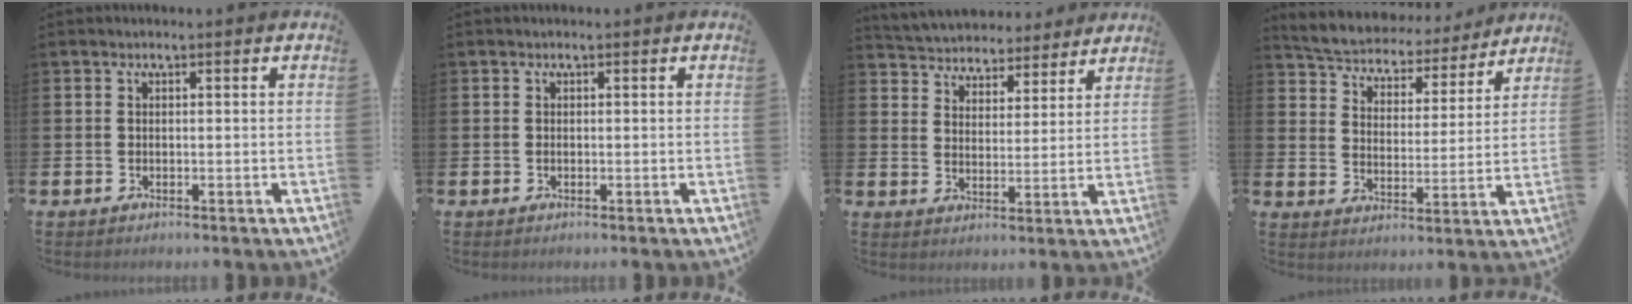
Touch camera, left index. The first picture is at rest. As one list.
[{"total": 0.0}, {"total": 5.0, "force": [4.7, 1.5, -0.4], "torque": [-0.024, -0.034, 0.082]}, {"total": 5.7, "force": [5.6, 1.4, 0.3], "torque": [-0.034, -0.049, 0.093]}]